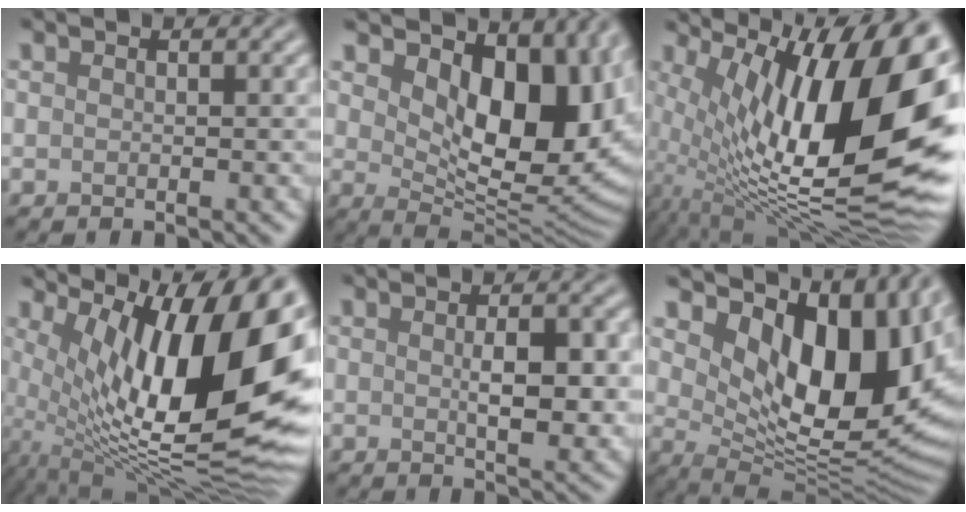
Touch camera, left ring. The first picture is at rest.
{"total": 12.3, "force": [3.9, 6.6, 9.6], "torque": [-0.129, -0.012, 0.064]}
{"total": 17.8, "force": [3.1, 7.2, 16.0], "torque": [-0.244, 0.007, 0.049]}
{"total": 15.8, "force": [3.4, 6.0, 14.2], "torque": [-0.220, 0.000, 0.054]}
{"total": 5.4, "force": [0.1, 1.9, 5.0], "torque": [-0.080, -0.004, 0.004]}
{"total": 14.2, "force": [4.8, 7.2, 11.3], "torque": [-0.151, -0.006, 0.083]}